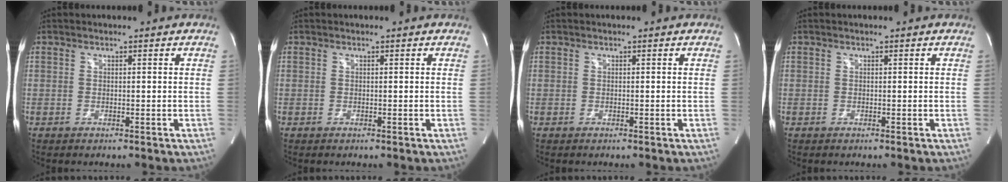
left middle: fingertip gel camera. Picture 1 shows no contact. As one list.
[{"total": 0.0}, {"total": 0.0}, {"total": 0.0}]